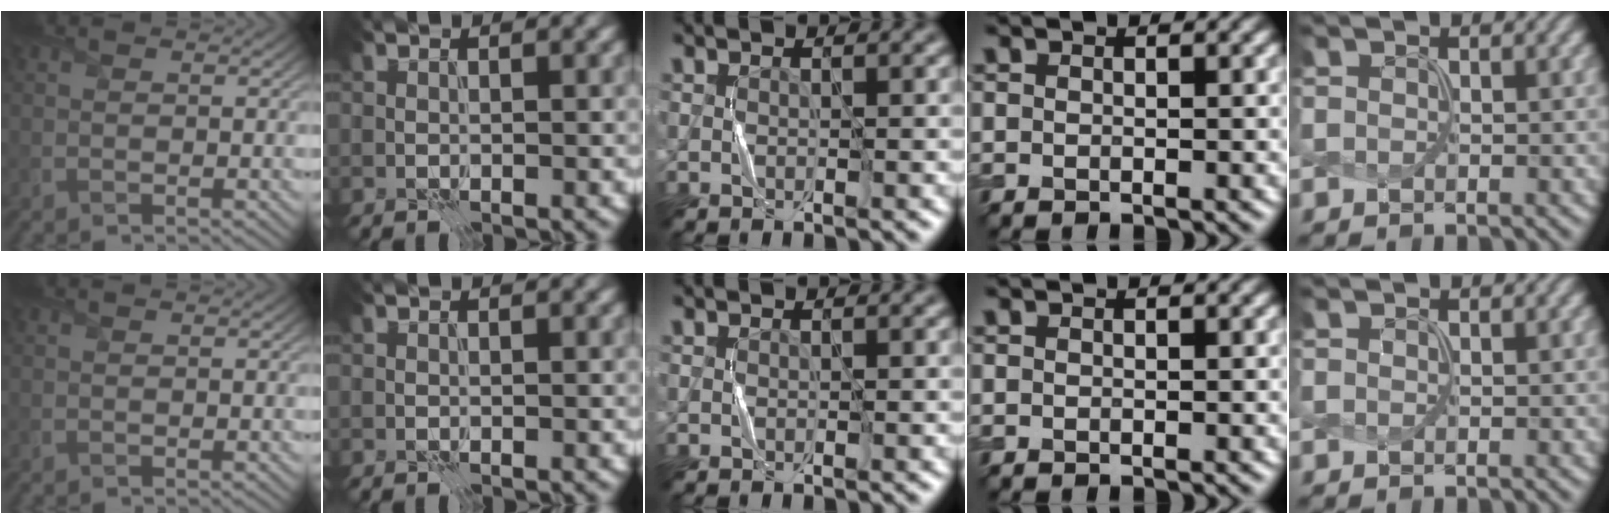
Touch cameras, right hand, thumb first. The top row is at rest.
{}